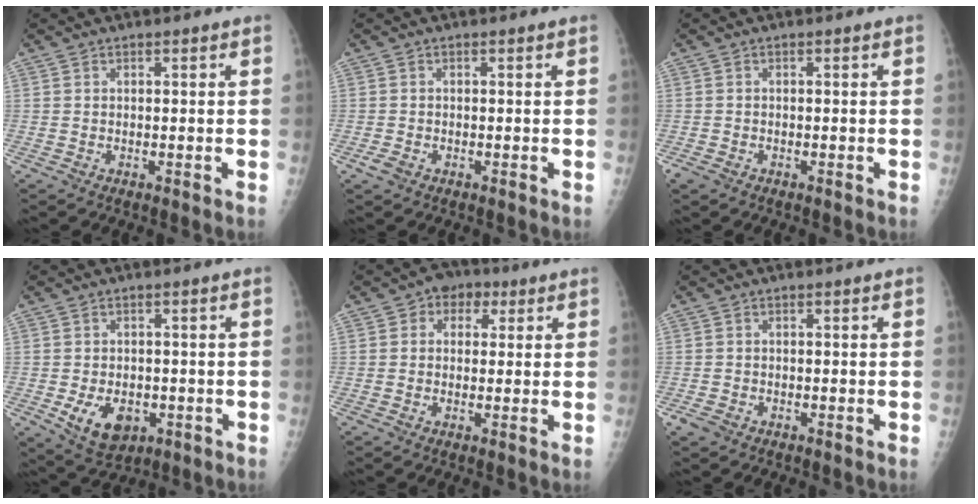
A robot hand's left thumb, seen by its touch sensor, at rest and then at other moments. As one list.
[{"total": 1.7, "force": [-0.8, 1.1, 0.9], "torque": [-0.019, -0.001, -0.015]}, {"total": 1.6, "force": [-1.0, 1.1, 0.7], "torque": [-0.016, -0.001, -0.017]}, {"total": 7.8, "force": [-2.4, 5.3, 5.2], "torque": [-0.068, 0.002, -0.026]}, {"total": 5.6, "force": [1.9, 4.4, 2.9], "torque": [-0.009, 0.006, 0.021]}, {"total": 2.0, "force": [-1.1, 1.4, 0.9], "torque": [-0.016, 0.000, -0.019]}]